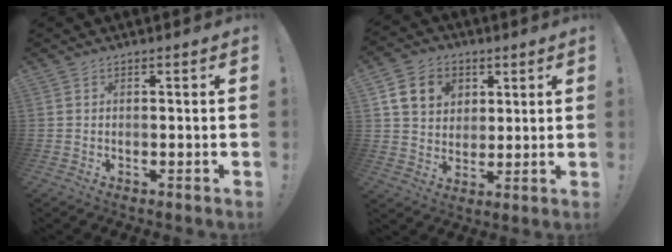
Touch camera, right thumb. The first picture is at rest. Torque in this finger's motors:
{"motor_torque": [0.77, 0.78, 0.20, -0.16, 0.00]}